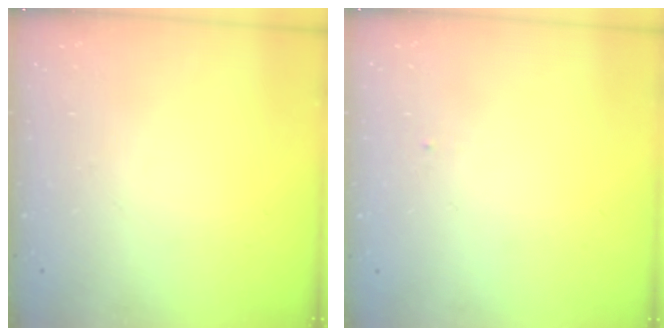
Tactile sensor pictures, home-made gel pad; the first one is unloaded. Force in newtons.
{"total": 0.9, "press": 0.8, "slide": 0.3}